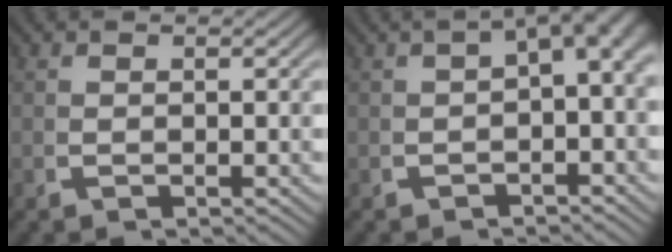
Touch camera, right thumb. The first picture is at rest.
{"total": 4.1, "force": [0.2, 1.9, 3.6], "torque": [-0.037, 0.008, 0.001]}